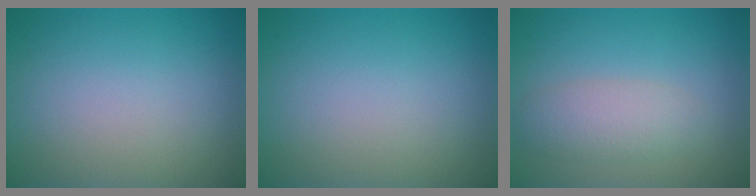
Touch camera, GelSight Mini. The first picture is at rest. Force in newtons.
{"total": 0.0}
{"total": 2.7, "press": 2.7, "slide": 0.2}